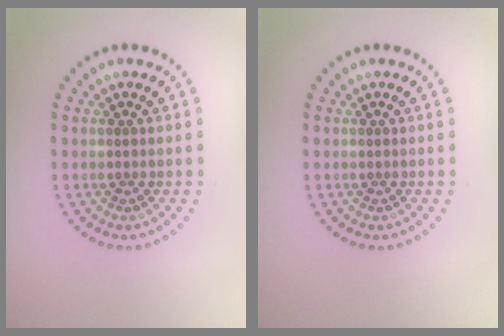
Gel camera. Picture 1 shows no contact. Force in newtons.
{"total": 0.0}